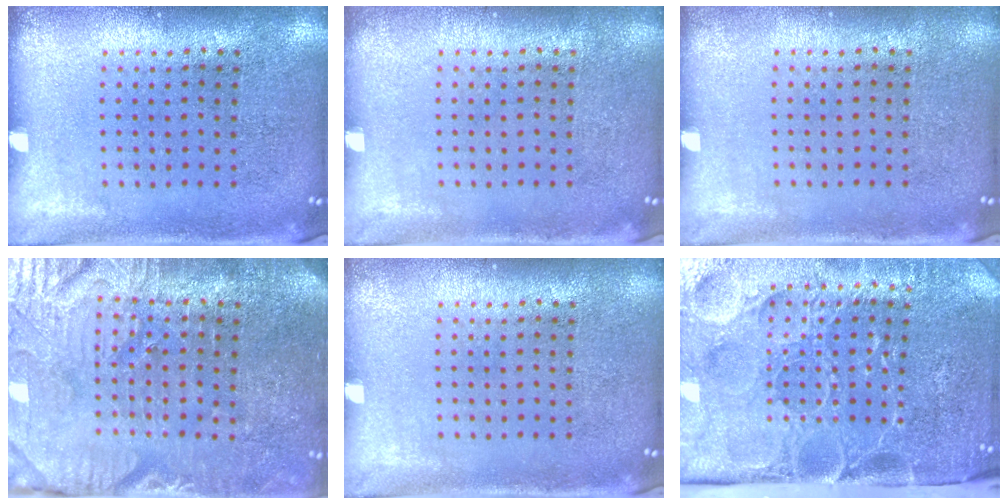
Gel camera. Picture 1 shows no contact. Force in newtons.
{"total": 0.0}
{"total": 0.0}
{"total": 4.0, "press": 3.9, "slide": 1.0}
{"total": 0.0}
{"total": 5.1, "press": 4.3, "slide": 2.8}